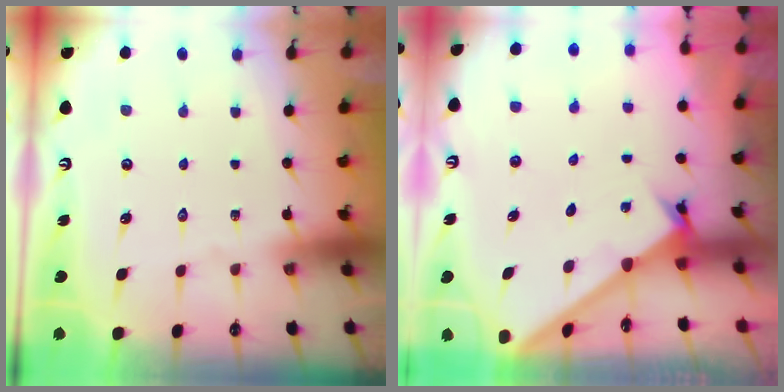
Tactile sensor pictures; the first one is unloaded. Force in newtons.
{"total": 1.8, "press": 1.8, "slide": 0.2}